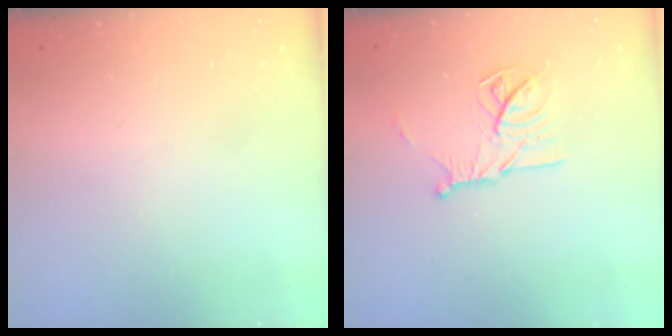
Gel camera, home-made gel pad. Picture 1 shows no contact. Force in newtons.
{"total": 12.4, "press": 12.4, "slide": 0.2}